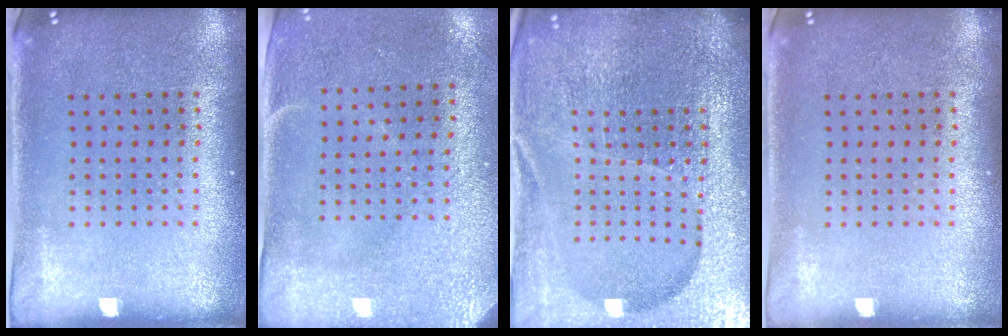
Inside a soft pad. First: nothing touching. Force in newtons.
{"total": 2.9, "press": 2.4, "slide": 1.6}
{"total": 6.4, "press": 5.5, "slide": 3.1}
{"total": 0.0}